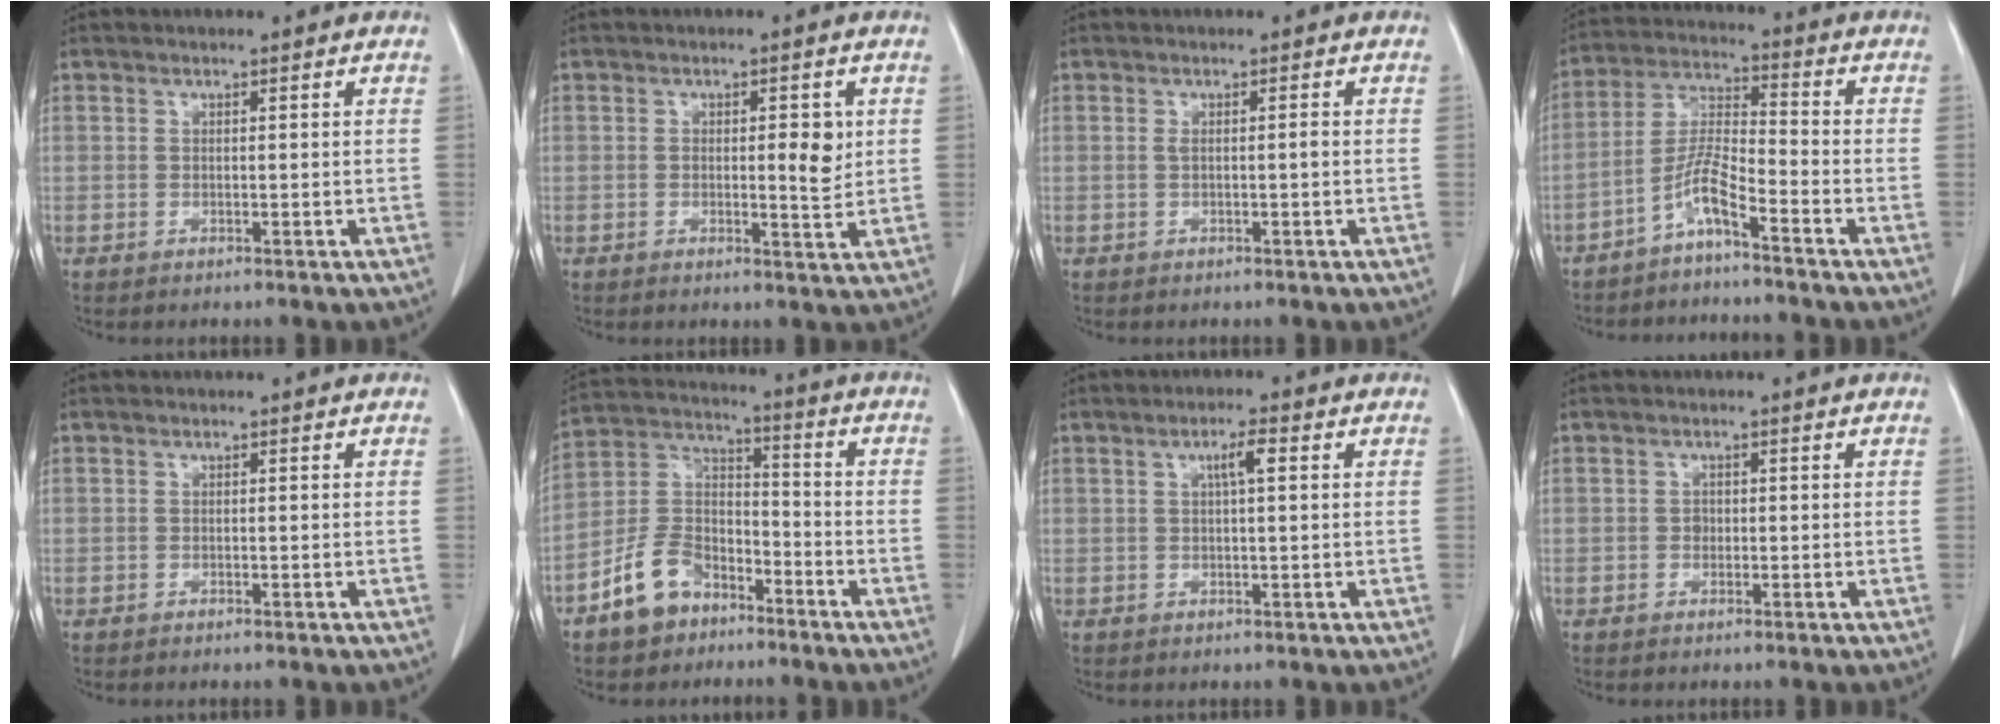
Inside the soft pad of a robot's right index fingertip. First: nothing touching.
{"total": 3.9, "force": [0.5, 1.1, 3.7], "torque": [-0.052, -0.004, 0.006]}
{"total": 1.2, "force": [0.0, 0.1, 1.2], "torque": [-0.022, 0.001, 0.001]}
{"total": 6.0, "force": [-4.2, 0.3, 4.3], "torque": [-0.098, -0.001, -0.089]}
{"total": 0.0}
{"total": 10.3, "force": [-6.7, 6.4, 4.5], "torque": [-0.102, 0.020, -0.126]}
{"total": 2.8, "force": [0.8, 0.2, 2.7], "torque": [-0.047, 0.005, 0.013]}
{"total": 0.9, "force": [-0.1, 0.7, 0.4], "torque": [-0.004, 0.003, -0.003]}